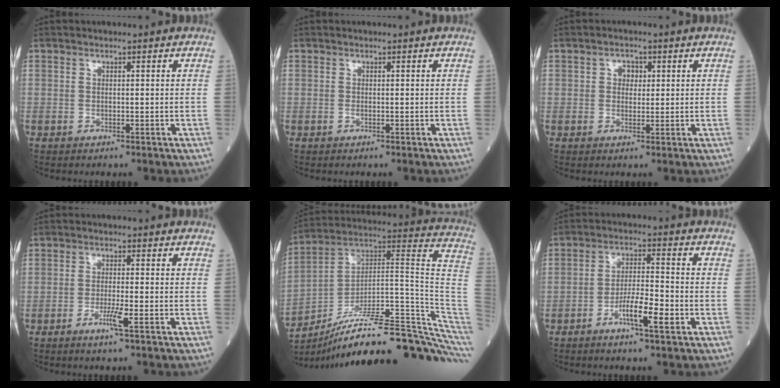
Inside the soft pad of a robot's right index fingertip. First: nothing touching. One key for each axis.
{"total": 0.0}
{"total": 2.3, "fx": 0.7, "fy": 1.7, "fz": 1.4, "tx": -0.020, "ty": 0.007, "tz": 0.010}
{"total": 3.3, "fx": -1.6, "fy": -0.2, "fz": 2.9, "tx": -0.059, "ty": -0.006, "tz": -0.032}
{"total": 27.8, "fx": -21.2, "fy": 4.0, "fz": 17.5, "tx": -0.158, "ty": 0.045, "tz": -0.314}
{"total": 6.7, "fx": -3.0, "fy": 0.8, "fz": 5.9, "tx": -0.110, "ty": 0.001, "tz": -0.054}